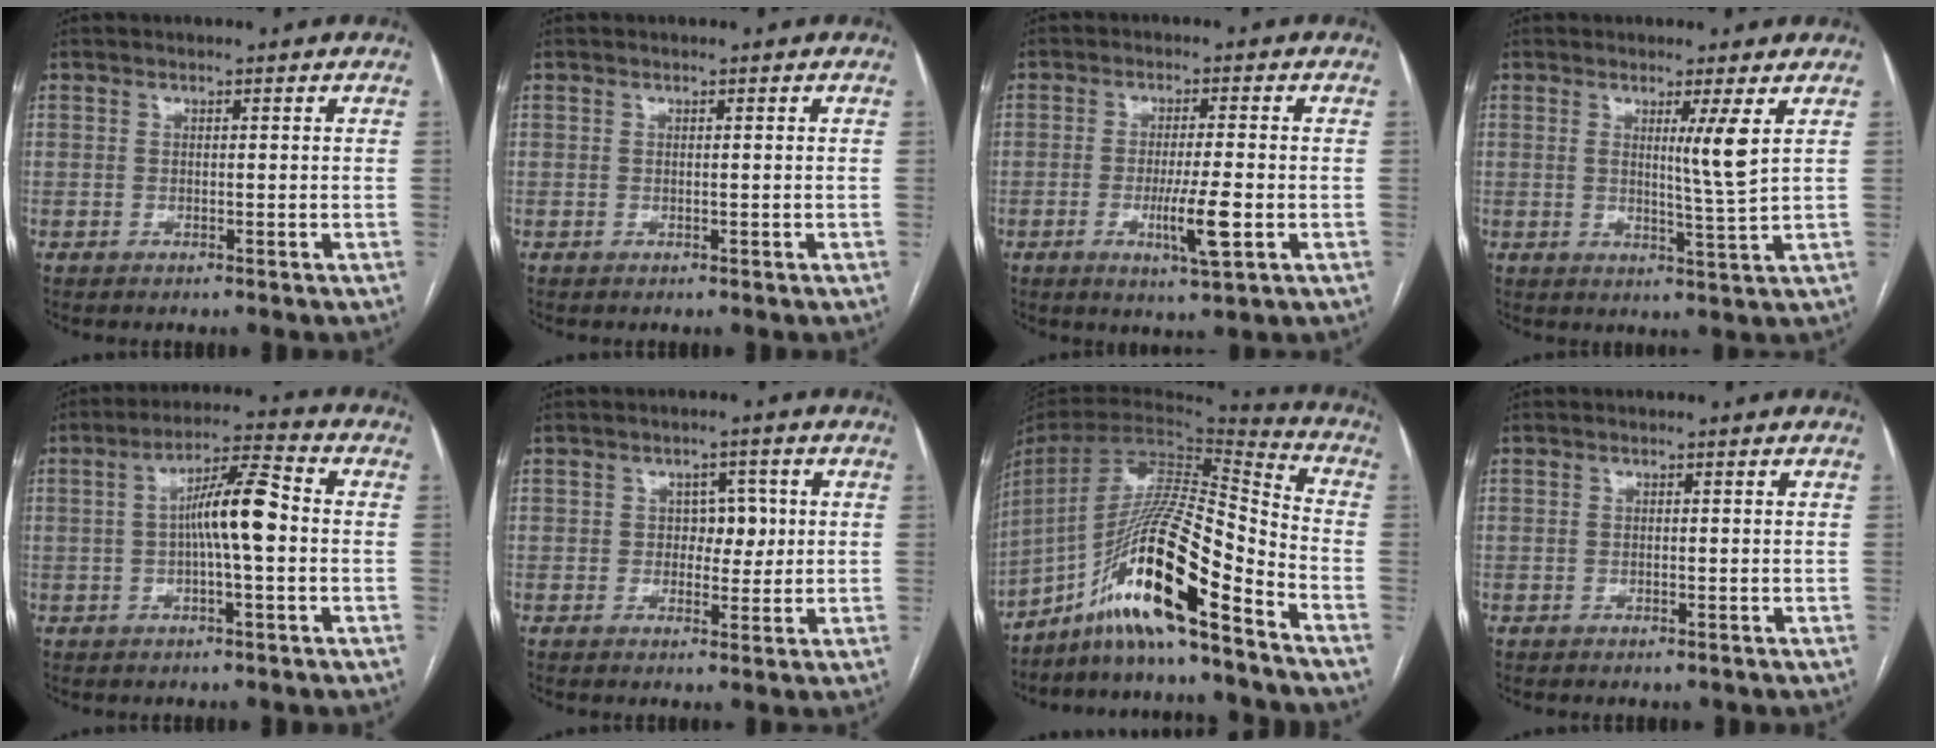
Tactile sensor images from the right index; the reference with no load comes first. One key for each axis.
{"total": 0.0}
{"total": 5.7, "fx": -1.6, "fy": 0.3, "fz": 5.4, "tx": -0.098, "ty": -0.011, "tz": -0.024}
{"total": 4.8, "fx": 1.7, "fy": -1.3, "fz": 4.3, "tx": -0.074, "ty": -0.018, "tz": 0.030}
{"total": 8.5, "fx": -0.3, "fy": 1.0, "fz": 8.5, "tx": -0.150, "ty": 0.022, "tz": -0.010}
{"total": 3.8, "fx": 0.3, "fy": 2.7, "fz": 2.7, "tx": -0.027, "ty": 0.011, "tz": 0.006}
{"total": 18.4, "fx": -11.8, "fy": 1.0, "fz": 14.1, "tx": -0.279, "ty": 0.003, "tz": -0.217}
{"total": 0.7, "fx": -0.5, "fy": 0.2, "fz": 0.4, "tx": -0.008, "ty": -0.002, "tz": -0.004}